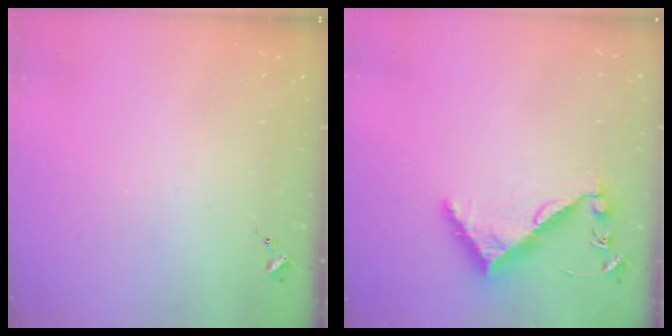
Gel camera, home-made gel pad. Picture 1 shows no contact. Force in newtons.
{"total": 7.5, "press": 7.4, "slide": 0.6}